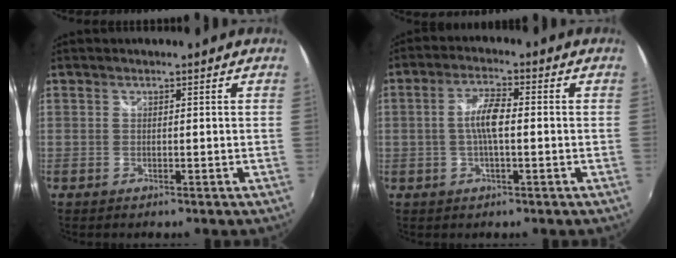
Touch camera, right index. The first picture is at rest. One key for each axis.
{"total": 5.5, "fx": -0.4, "fy": 1.5, "fz": 5.3, "tx": -0.102, "ty": 0.008, "tz": -0.007}